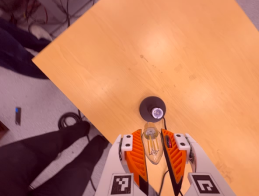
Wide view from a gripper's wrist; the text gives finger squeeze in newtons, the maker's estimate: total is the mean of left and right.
{"total": 12.9, "left": 14.1, "right": 11.6}